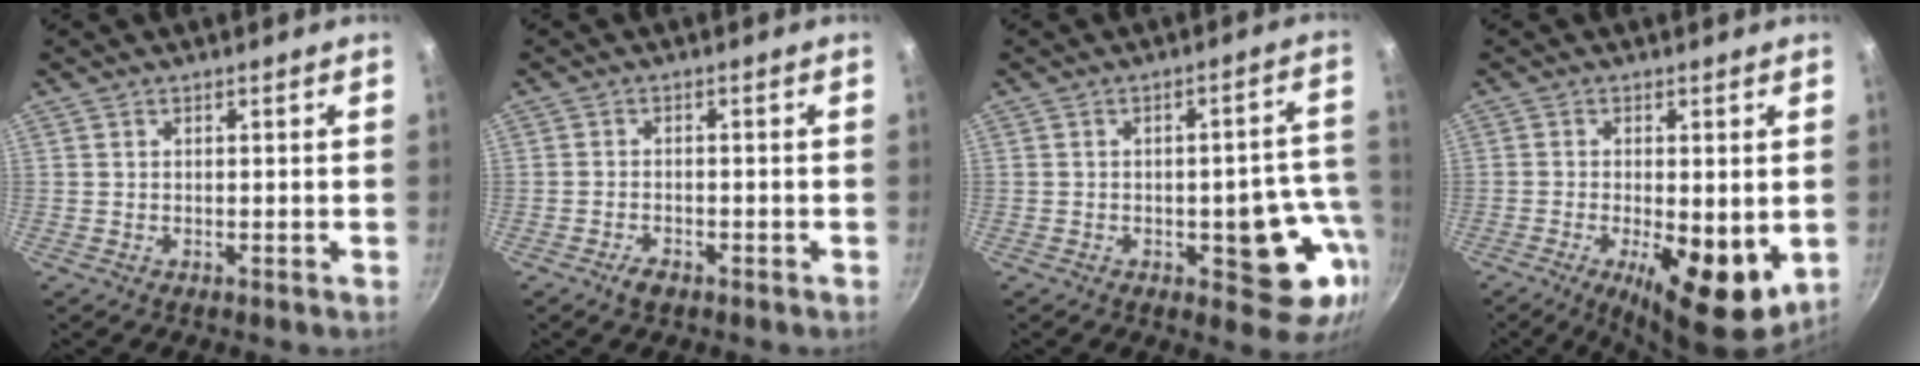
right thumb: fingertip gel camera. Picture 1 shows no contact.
{"total": 2.6, "force": [-1.8, 1.2, 1.5], "torque": [-0.029, 0.014, -0.031]}
{"total": 13.2, "force": [-3.7, 5.9, 11.2], "torque": [-0.076, 0.024, -0.046]}
{"total": 12.7, "force": [-3.0, 4.8, 11.4], "torque": [-0.165, -0.006, -0.033]}